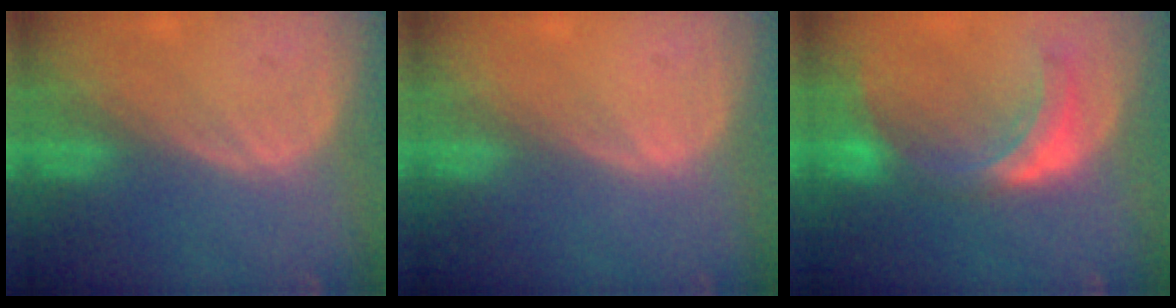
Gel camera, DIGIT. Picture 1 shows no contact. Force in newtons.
{"total": 0.0}
{"total": 8.0, "press": 7.1, "slide": 3.8}